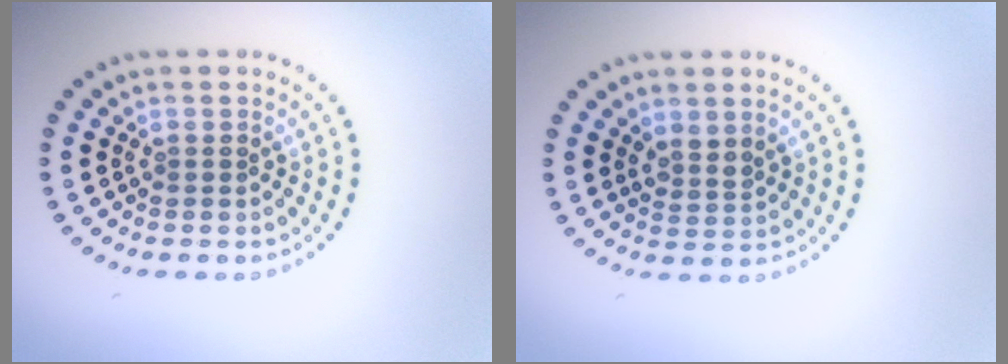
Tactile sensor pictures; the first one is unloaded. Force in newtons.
{"total": 1.6, "press": 1.3, "slide": 0.9}